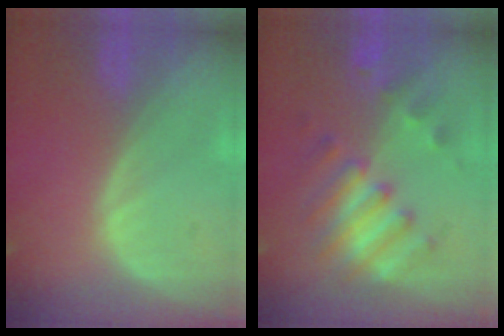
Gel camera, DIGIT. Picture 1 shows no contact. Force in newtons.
{"total": 7.2, "press": 7.2, "slide": 1.1}